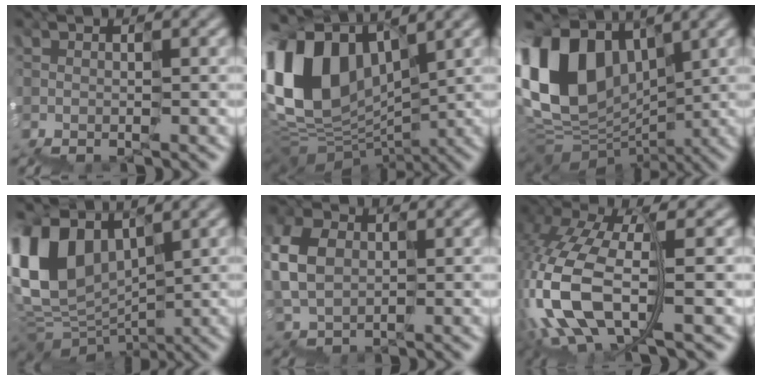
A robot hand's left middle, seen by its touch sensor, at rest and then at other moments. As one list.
[{"total": 10.2, "force": [3.4, 7.8, 5.7], "torque": [-0.151, 0.025, 0.057]}, {"total": 10.0, "force": [3.7, 7.8, 5.1], "torque": [-0.124, 0.033, 0.057]}, {"total": 5.7, "force": [3.6, 4.0, 1.8], "torque": [-0.053, 0.009, 0.075]}, {"total": 3.8, "force": [0.9, 3.5, 1.3], "torque": [-0.047, 0.026, 0.012]}, {"total": 7.7, "force": [-2.4, 3.3, 6.5], "torque": [-0.165, 0.014, -0.053]}]